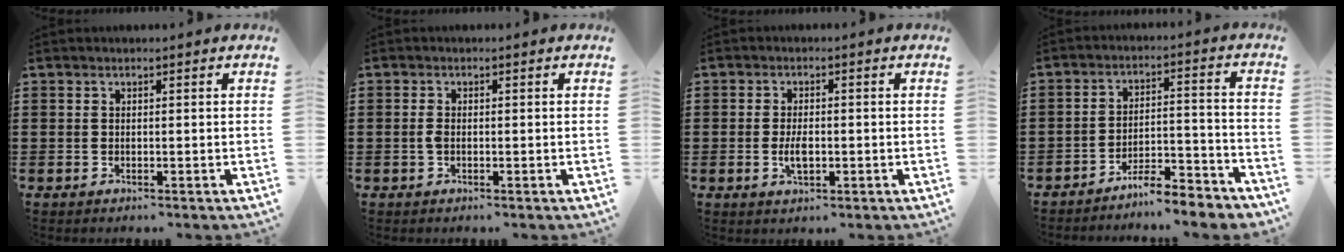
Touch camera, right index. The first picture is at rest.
{"total": 1.4, "force": [-0.3, 0.6, 1.2], "torque": [-0.030, -0.003, -0.009]}
{"total": 3.3, "force": [-0.6, 1.3, 3.0], "torque": [-0.063, -0.005, -0.011]}
{"total": 5.9, "force": [-5.7, 0.2, 1.5], "torque": [-0.024, 0.008, -0.111]}